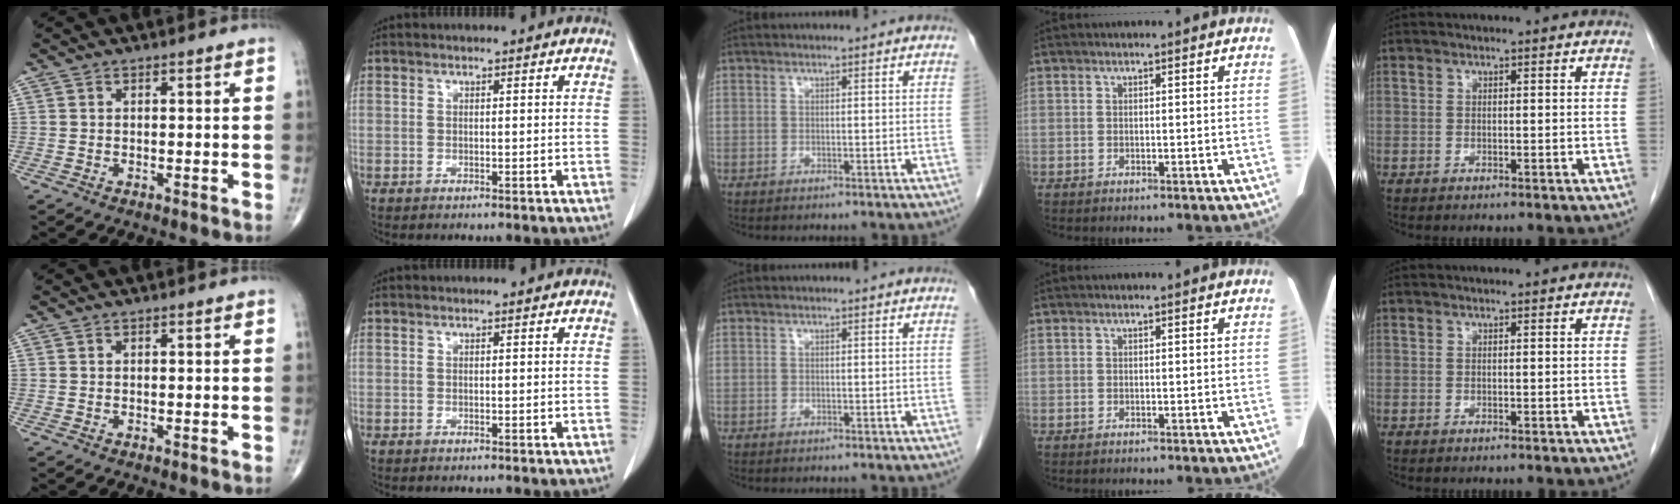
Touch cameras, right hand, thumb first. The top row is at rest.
{}